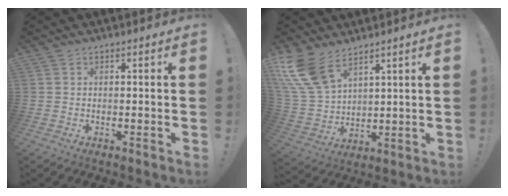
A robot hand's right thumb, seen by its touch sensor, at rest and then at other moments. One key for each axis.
{"total": 13.5, "fx": 8.9, "fy": 6.9, "fz": 7.4, "tx": -0.162, "ty": -0.046, "tz": 0.173}